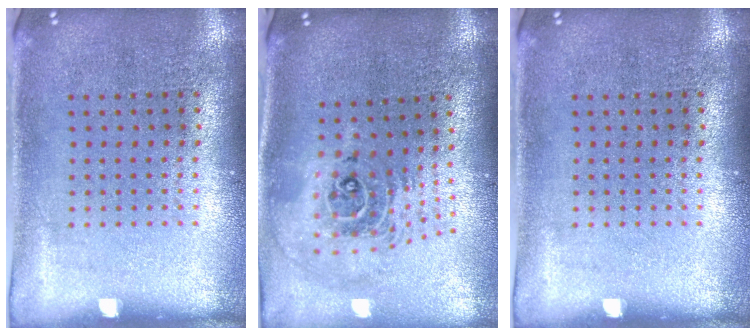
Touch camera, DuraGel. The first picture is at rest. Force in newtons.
{"total": 2.4, "press": 1.8, "slide": 1.6}
{"total": 0.0}